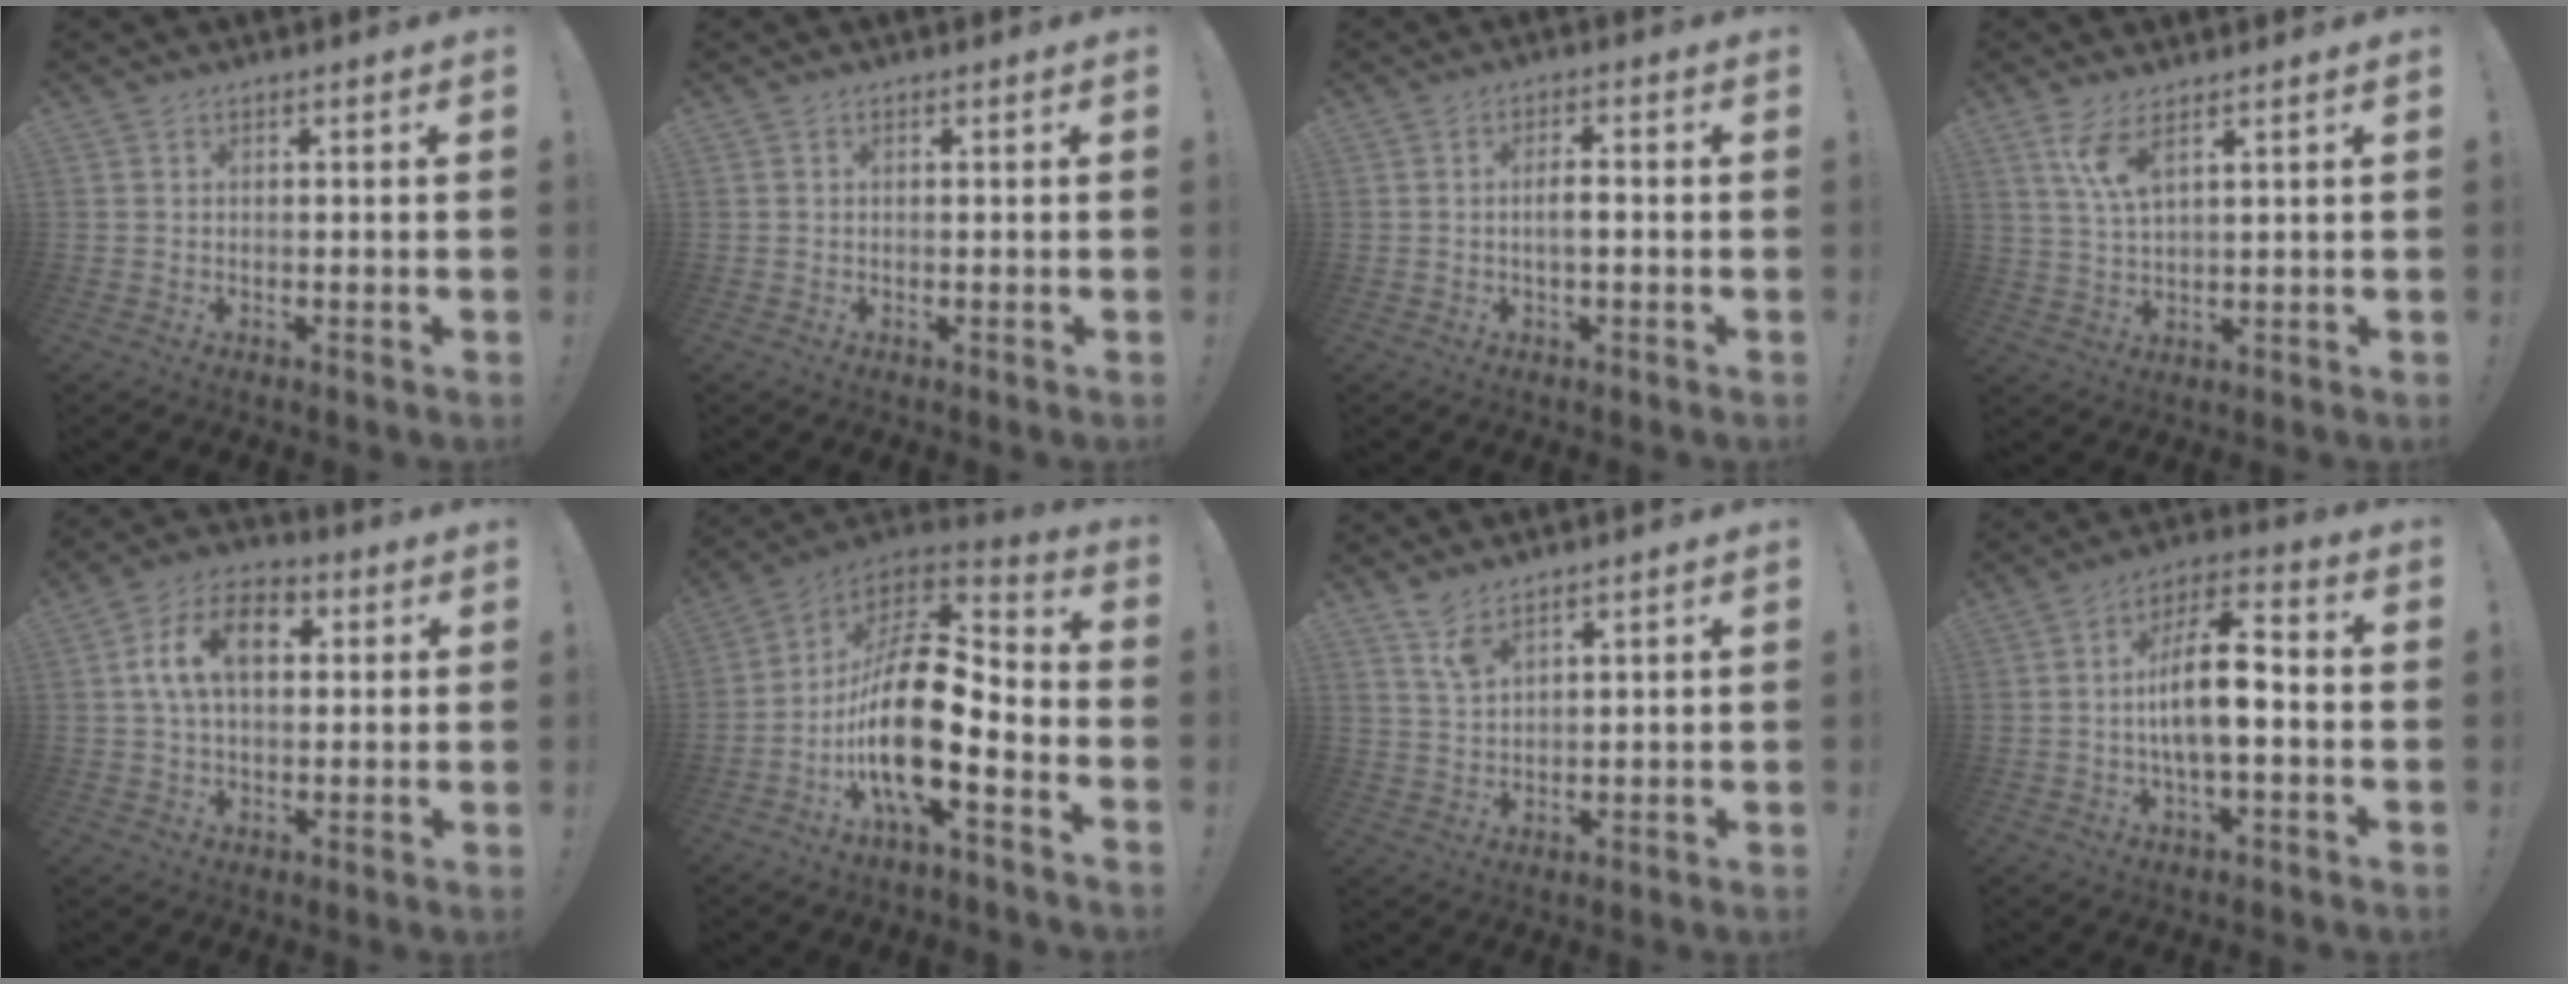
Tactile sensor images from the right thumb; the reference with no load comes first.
{"total": 0.0}
{"total": 3.2, "force": [-0.8, 0.8, 3.0], "torque": [-0.054, 0.006, -0.017]}
{"total": 6.9, "force": [3.9, 2.0, 5.3], "torque": [-0.101, -0.014, 0.069]}
{"total": 13.6, "force": [3.3, 8.2, 10.3], "torque": [-0.178, 0.016, 0.060]}
{"total": 21.2, "force": [-5.1, 8.2, 18.9], "torque": [-0.370, 0.021, -0.087]}
{"total": 5.4, "force": [4.1, 1.4, 3.1], "torque": [-0.063, -0.020, 0.075]}
{"total": 12.3, "force": [-1.3, 4.5, 11.4], "torque": [-0.206, 0.010, -0.029]}